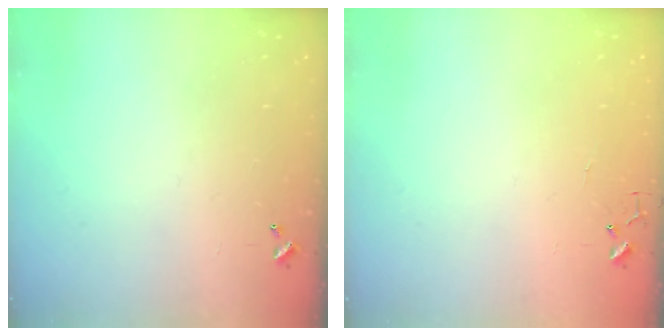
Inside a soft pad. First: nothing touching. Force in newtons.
{"total": 4.2, "press": 4.1, "slide": 0.3}